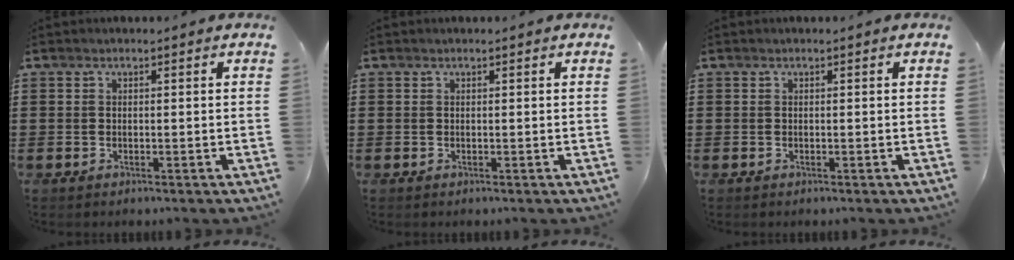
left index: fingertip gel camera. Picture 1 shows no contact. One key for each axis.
{"total": 0.0}
{"total": 0.0}